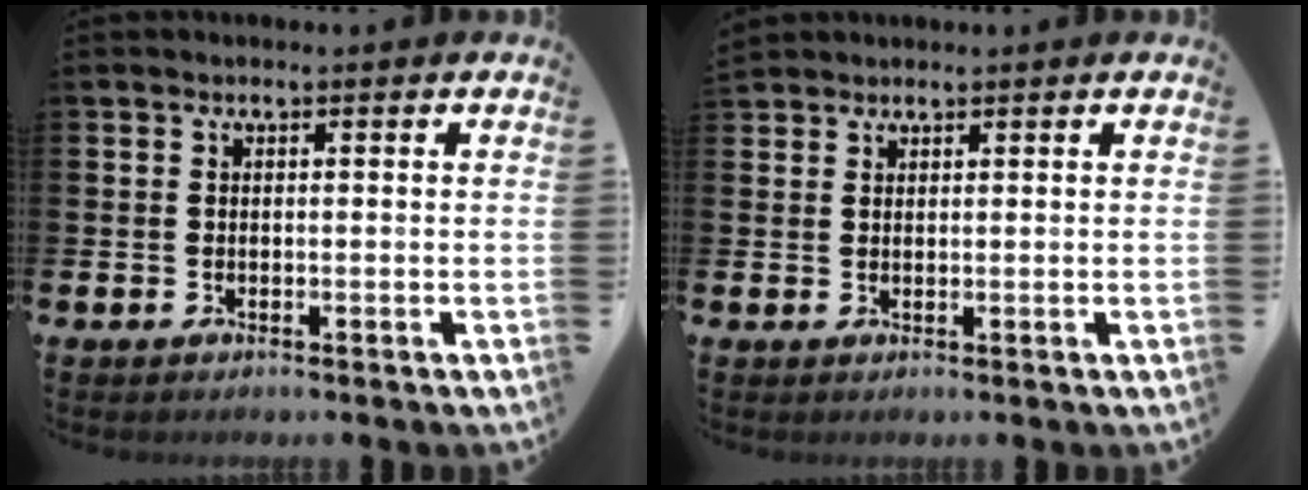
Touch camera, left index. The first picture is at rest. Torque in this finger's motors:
{"motor_torque": [0.31, -0.36, 1.03, 0.21]}